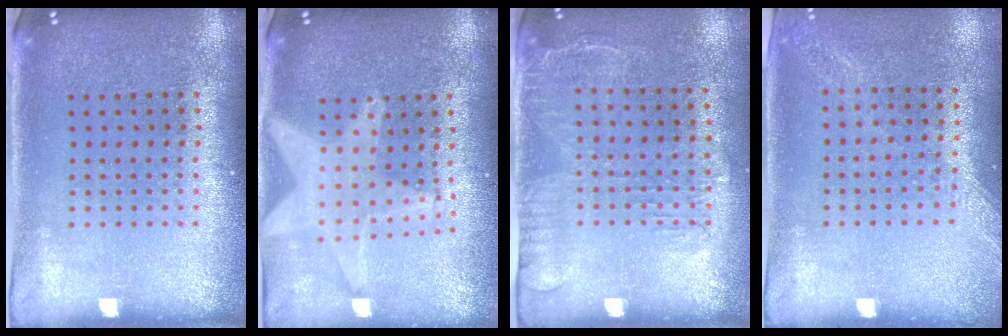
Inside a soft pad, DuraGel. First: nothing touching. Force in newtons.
{"total": 2.1, "press": 1.7, "slide": 1.2}
{"total": 1.6, "press": 1.2, "slide": 1.0}
{"total": 1.4, "press": 1.3, "slide": 0.4}